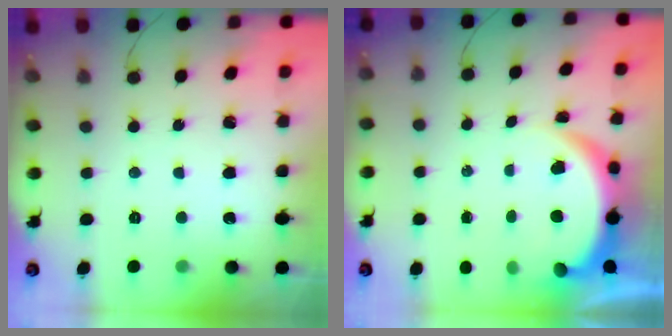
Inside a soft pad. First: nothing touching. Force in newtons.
{"total": 5.6, "press": 5.6, "slide": 0.8}